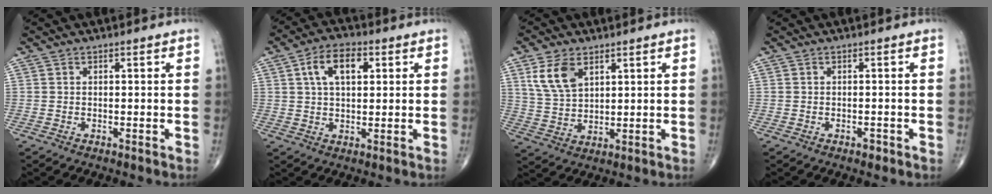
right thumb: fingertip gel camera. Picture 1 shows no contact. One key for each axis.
{"total": 8.4, "fx": 2.6, "fy": 4.6, "fz": 6.5, "tx": -0.104, "ty": 0.007, "tz": 0.041}
{"total": 8.0, "fx": 3.9, "fy": 4.6, "fz": 5.3, "tx": -0.095, "ty": -0.012, "tz": 0.084}
{"total": 1.1, "fx": -0.7, "fy": 0.5, "fz": 0.6, "tx": -0.009, "ty": 0.001, "tz": -0.010}